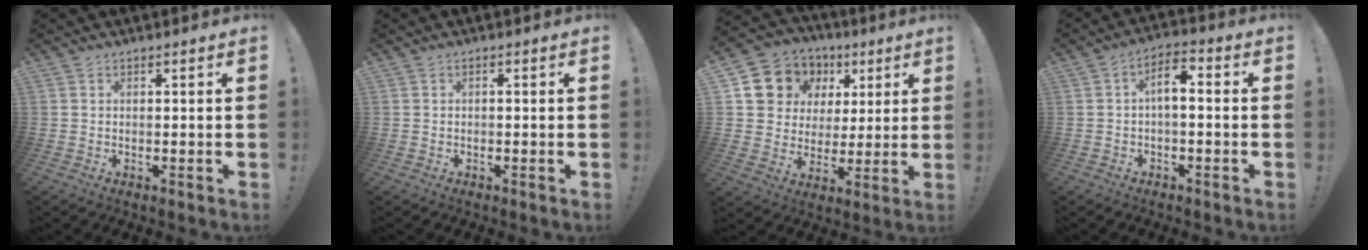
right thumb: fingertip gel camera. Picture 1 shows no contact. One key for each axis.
{"total": 0.8, "fx": -0.7, "fy": 0.0, "fz": 0.5, "tx": -0.015, "ty": 0.003, "tz": -0.011}
{"total": 11.3, "fx": 4.7, "fy": 9.9, "fz": 2.5, "tx": -0.047, "ty": -0.028, "tz": 0.106}
{"total": 6.1, "fx": -0.4, "fy": 2.7, "fz": 5.5, "tx": -0.097, "ty": 0.012, "tz": -0.006}